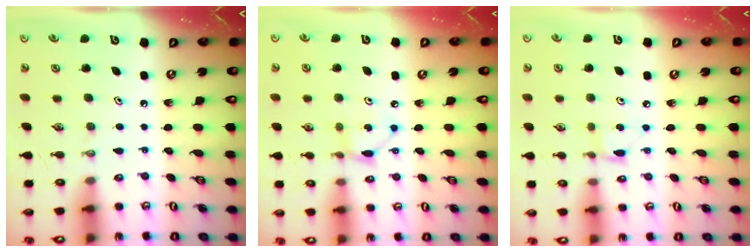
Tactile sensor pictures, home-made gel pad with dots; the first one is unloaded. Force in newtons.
{"total": 3.3, "press": 3.3, "slide": 0.1}
{"total": 2.7, "press": 2.7, "slide": 0.3}